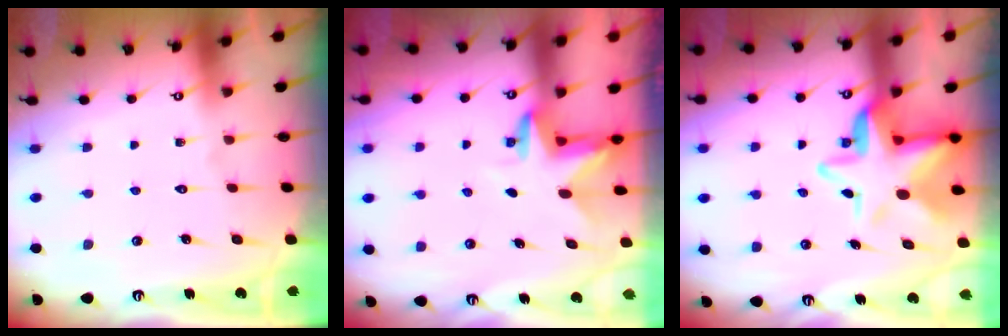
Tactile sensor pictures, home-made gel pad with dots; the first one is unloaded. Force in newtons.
{"total": 3.2, "press": 3.2, "slide": 0.2}
{"total": 10.7, "press": 10.6, "slide": 1.7}